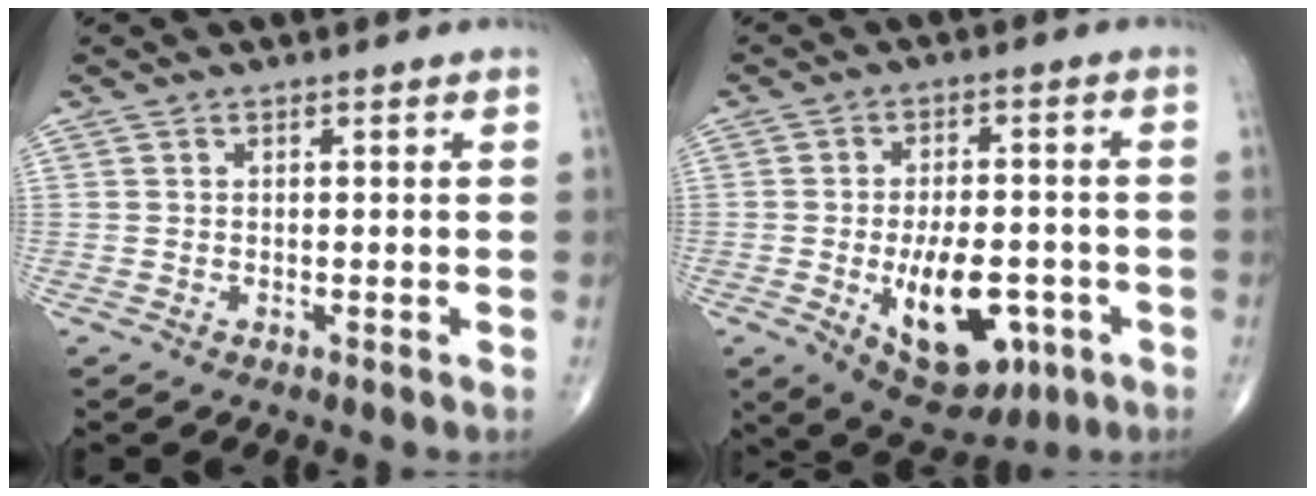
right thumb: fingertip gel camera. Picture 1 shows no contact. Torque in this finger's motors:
{"motor_torque": [1.93, 2.13, 1.58, -0.37, 0.12]}